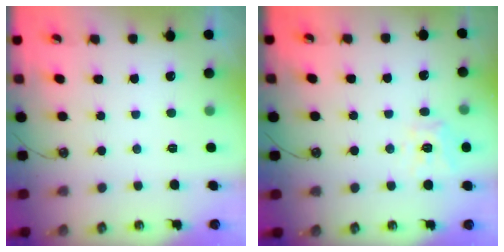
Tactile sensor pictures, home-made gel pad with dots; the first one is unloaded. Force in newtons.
{"total": 11.1, "press": 11.1, "slide": 1.1}